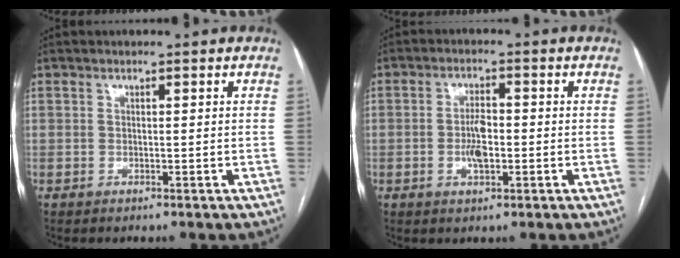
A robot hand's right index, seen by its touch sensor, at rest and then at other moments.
{"total": 4.3, "force": [-0.8, 1.7, 3.9], "torque": [-0.075, 0.001, -0.014]}